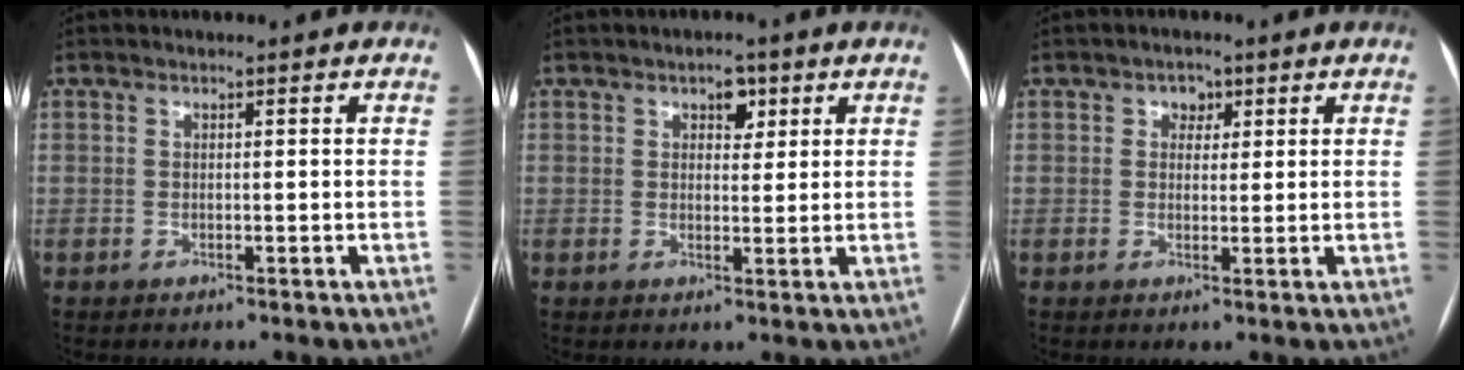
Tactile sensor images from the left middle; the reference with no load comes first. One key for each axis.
{"total": 2.9, "fx": 1.5, "fy": 1.7, "fz": 1.8, "tx": -0.022, "ty": 0.007, "tz": 0.021}
{"total": 2.3, "fx": 1.0, "fy": 1.8, "fz": 1.0, "tx": -0.013, "ty": 0.005, "tz": 0.012}